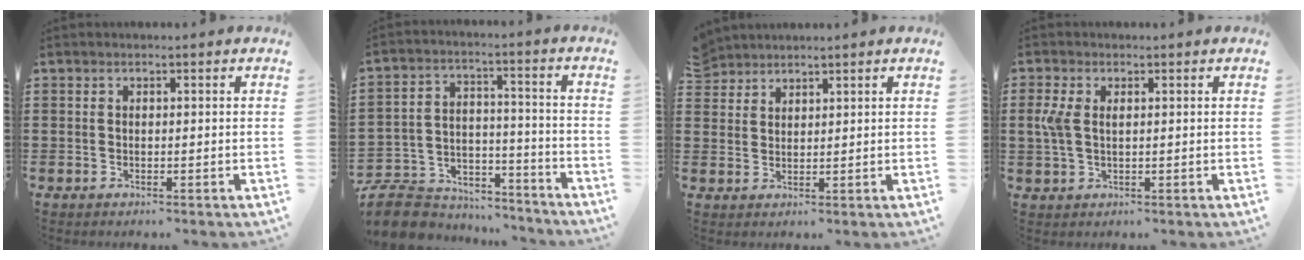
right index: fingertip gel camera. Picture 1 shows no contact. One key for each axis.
{"total": 8.8, "fx": -8.2, "fy": 2.7, "fz": 1.5, "tx": -0.045, "ty": 0.019, "tz": -0.164}
{"total": 3.0, "fx": 2.9, "fy": 0.8, "fz": -0.2, "tx": -0.005, "ty": 0.001, "tz": 0.058}
{"total": 3.5, "fx": 0.7, "fy": 2.0, "fz": 2.8, "tx": -0.084, "ty": 0.000, "tz": 0.004}